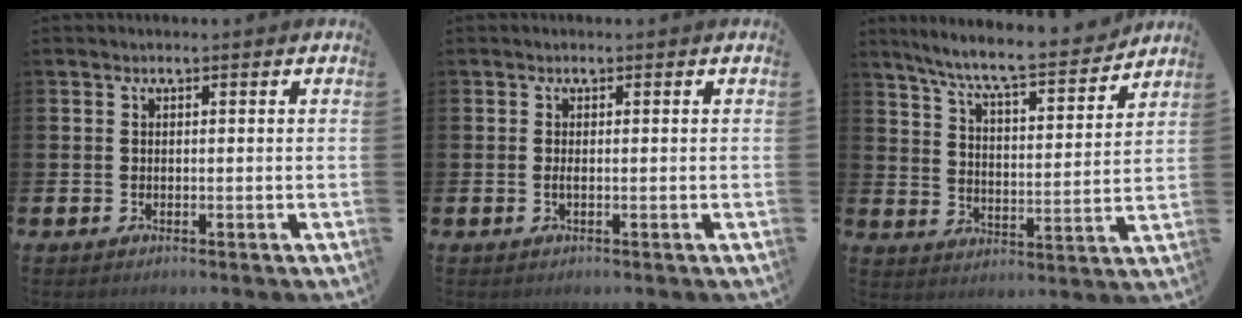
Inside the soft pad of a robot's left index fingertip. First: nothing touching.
{"total": 0.6, "force": [-0.1, 0.1, 0.6], "torque": [-0.014, 0.000, -0.002]}
{"total": 8.3, "force": [7.6, 0.6, 3.2], "torque": [-0.085, -0.056, 0.128]}